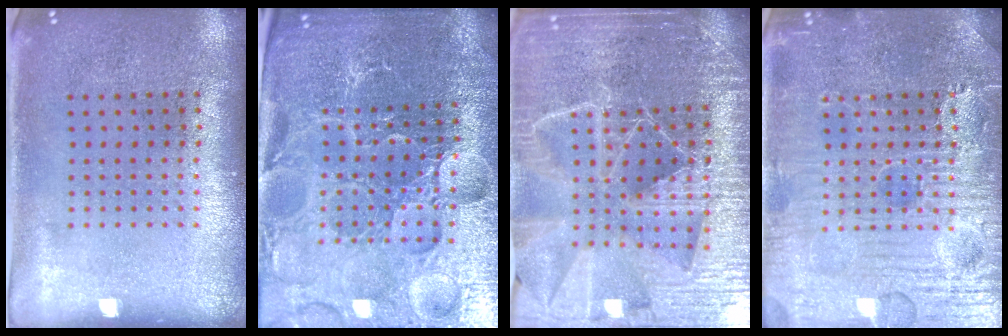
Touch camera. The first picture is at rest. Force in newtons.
{"total": 5.3, "press": 5.0, "slide": 1.6}
{"total": 6.5, "press": 5.5, "slide": 3.3}
{"total": 4.9, "press": 4.9, "slide": 0.4}